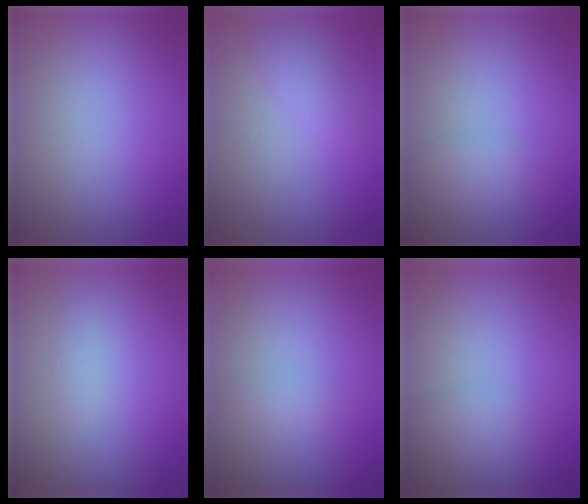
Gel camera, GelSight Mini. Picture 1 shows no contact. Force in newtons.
{"total": 1.6, "press": 1.6, "slide": 0.0}
{"total": 1.5, "press": 1.5, "slide": 0.1}
{"total": 0.6, "press": 0.6, "slide": 0.0}
{"total": 1.2, "press": 1.2, "slide": 0.0}
{"total": 1.5, "press": 1.5, "slide": 0.1}